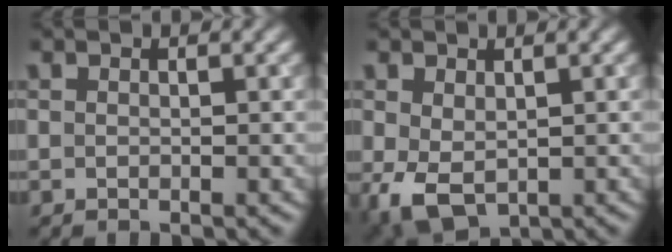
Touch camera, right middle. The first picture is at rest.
{"total": 4.3, "force": [-0.6, 2.8, 3.2], "torque": [-0.077, -0.010, -0.004]}